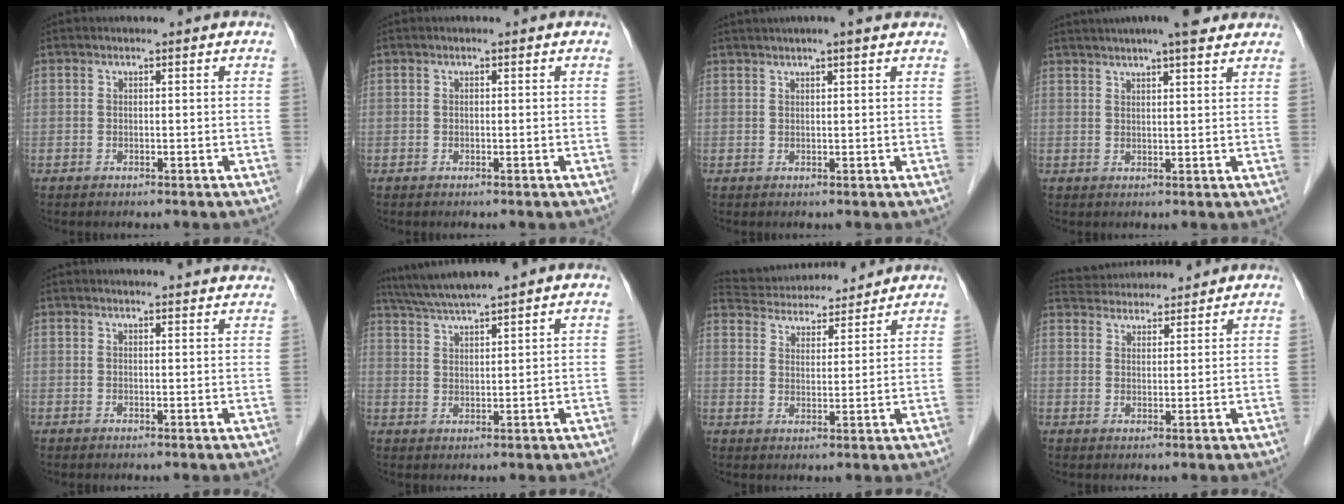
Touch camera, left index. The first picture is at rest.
{"total": 0.6, "force": [-0.6, 0.0, 0.0], "torque": [0.002, -0.005, -0.009]}
{"total": 5.9, "force": [4.7, -0.1, 3.6], "torque": [-0.057, 0.027, 0.063]}
{"total": 10.8, "force": [8.8, 1.3, 6.2], "torque": [-0.092, 0.024, 0.114]}
{"total": 7.3, "force": [7.1, 0.6, 1.8], "torque": [-0.013, 0.003, 0.061]}
{"total": 6.8, "force": [5.9, -1.1, 3.2], "torque": [-0.064, 0.017, 0.109]}
{"total": 14.0, "force": [13.2, 2.8, 3.8], "torque": [-0.067, 0.029, 0.206]}
{"total": 8.8, "force": [8.6, 1.3, 1.7], "torque": [-0.034, 0.028, 0.131]}